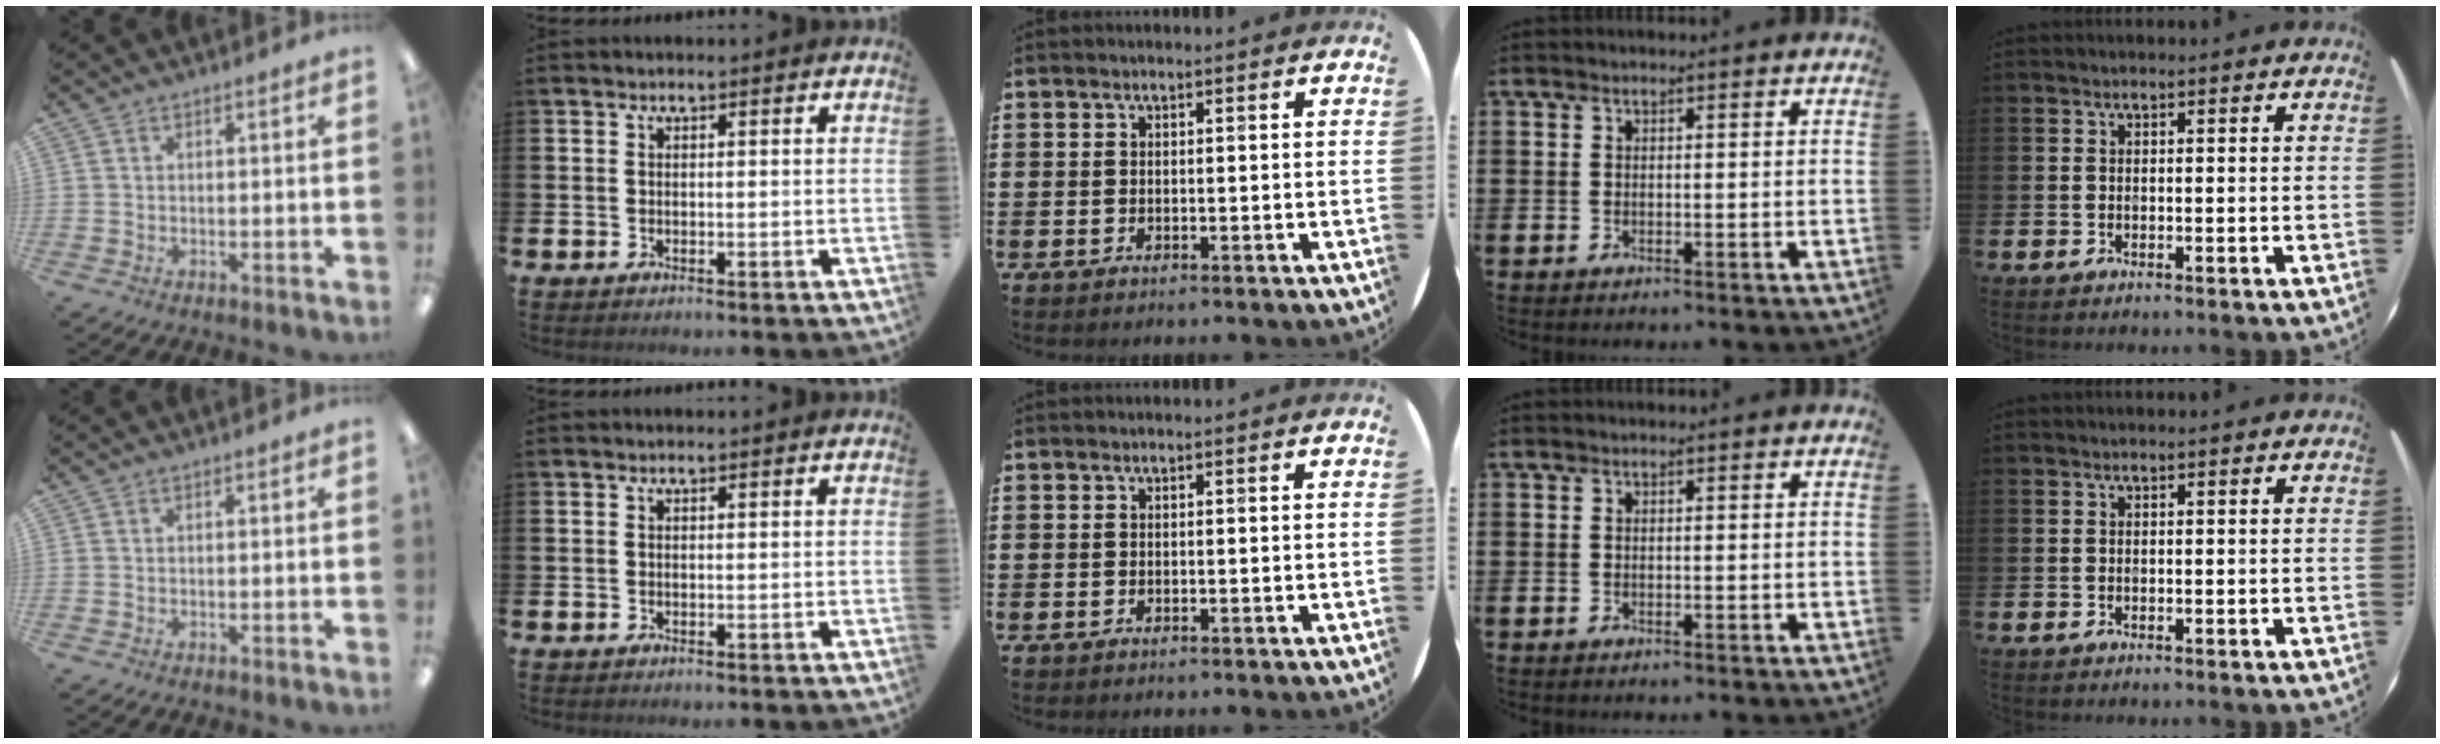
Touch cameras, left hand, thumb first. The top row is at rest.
{}